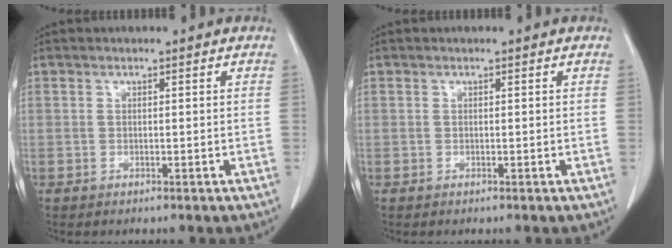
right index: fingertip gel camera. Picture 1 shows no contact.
{"total": 0.0}